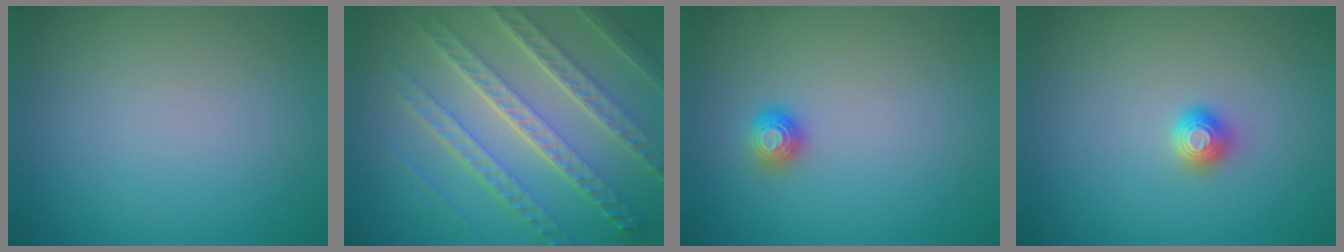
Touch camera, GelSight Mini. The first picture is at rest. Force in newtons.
{"total": 7.9, "press": 5.5, "slide": 5.6}
{"total": 1.1, "press": 1.1, "slide": 0.2}
{"total": 1.3, "press": 1.2, "slide": 0.5}